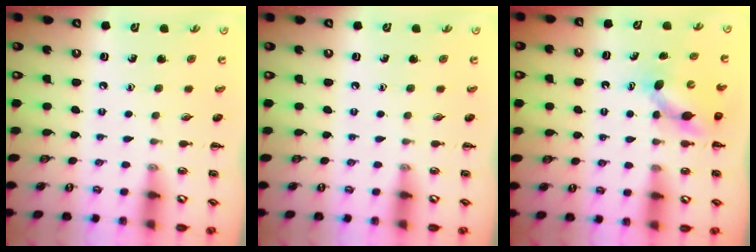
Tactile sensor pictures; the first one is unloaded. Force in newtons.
{"total": 0.0}
{"total": 5.4, "press": 5.3, "slide": 1.0}